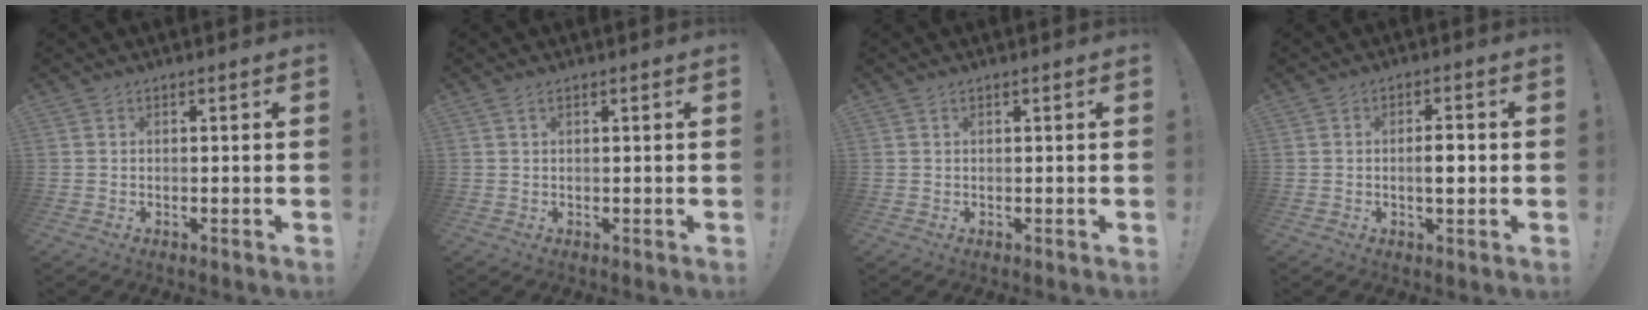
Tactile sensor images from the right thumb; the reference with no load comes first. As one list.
[{"total": 1.0, "force": [0.5, 0.2, 0.9], "torque": [-0.015, 0.000, 0.008]}, {"total": 0.0}, {"total": 3.1, "force": [-0.5, 0.9, 2.9], "torque": [-0.039, 0.000, -0.013]}]